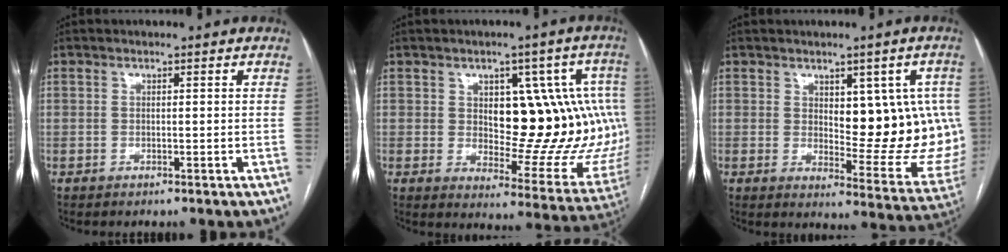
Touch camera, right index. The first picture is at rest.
{"total": 19.7, "force": [2.0, 9.0, 17.4], "torque": [-0.170, 0.022, 0.045]}
{"total": 14.1, "force": [1.9, 6.1, 12.6], "torque": [-0.136, 0.001, 0.037]}